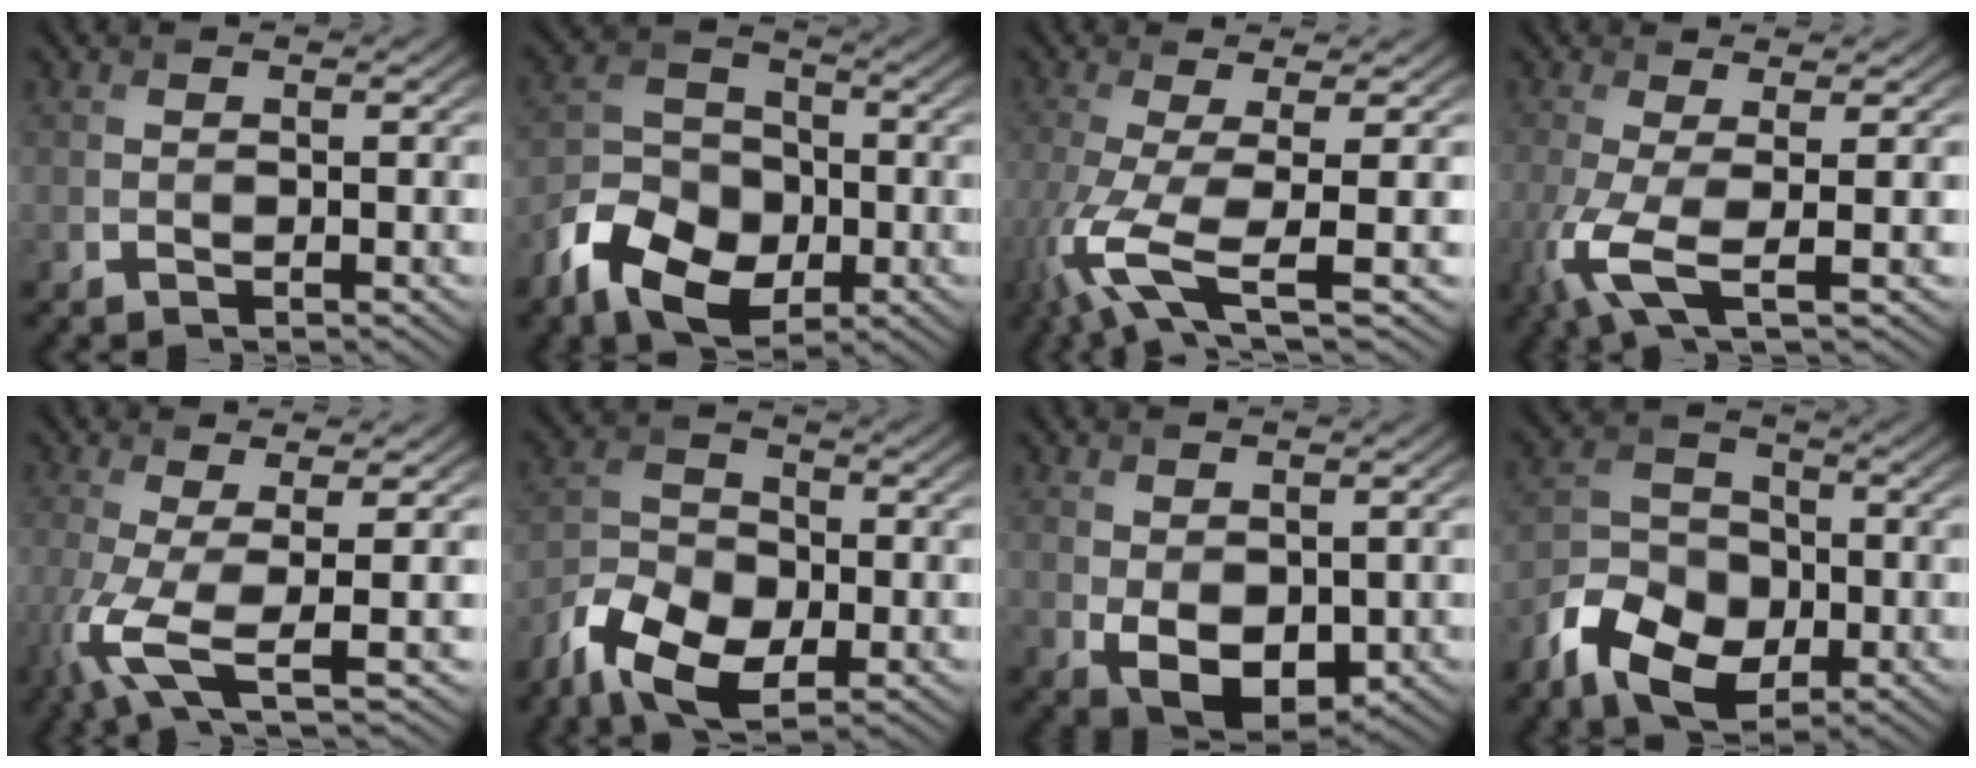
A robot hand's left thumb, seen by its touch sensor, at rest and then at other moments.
{"total": 10.4, "force": [-4.7, 7.1, 5.9], "torque": [-0.129, -0.016, -0.105]}
{"total": 8.8, "force": [-2.6, 2.2, 8.1], "torque": [-0.167, -0.015, -0.058]}
{"total": 5.8, "force": [-1.5, 1.4, 5.4], "torque": [-0.125, -0.011, -0.039]}
{"total": 6.8, "force": [-1.6, 1.6, 6.4], "torque": [-0.134, -0.009, -0.039]}
{"total": 9.7, "force": [-5.3, 5.5, 5.9], "torque": [-0.127, -0.015, -0.111]}
{"total": 5.7, "force": [-0.3, 3.7, 4.3], "torque": [-0.088, -0.014, 0.003]}
{"total": 9.4, "force": [-4.3, 6.4, 5.3], "torque": [-0.114, -0.014, -0.095]}